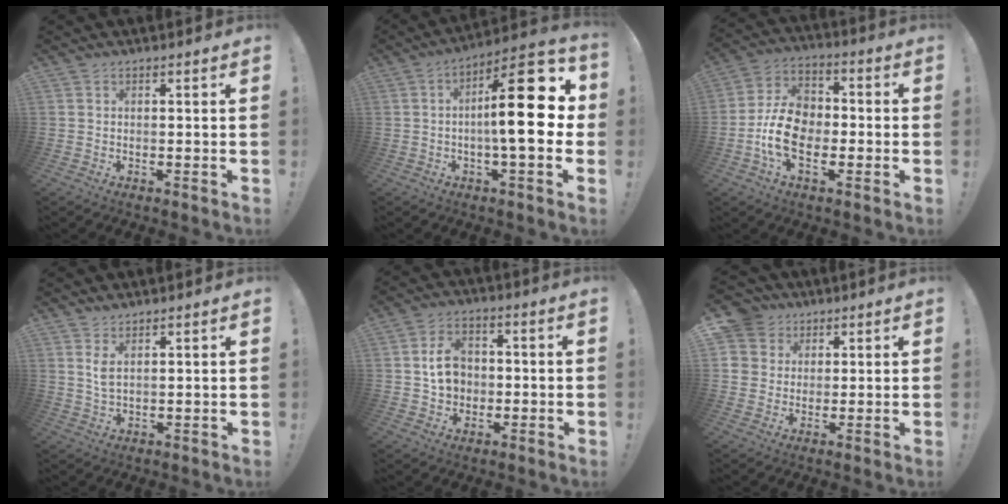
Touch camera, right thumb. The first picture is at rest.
{"total": 21.3, "force": [1.7, 6.5, 20.2], "torque": [-0.293, -0.012, 0.022]}
{"total": 14.3, "force": [-4.3, 9.8, 9.5], "torque": [-0.175, 0.034, -0.075]}
{"total": 4.0, "force": [2.3, 2.0, 2.7], "torque": [-0.047, -0.014, 0.042]}
{"total": 10.0, "force": [0.5, 8.4, 5.4], "torque": [-0.067, 0.009, 0.013]}
{"total": 7.5, "force": [2.8, 6.8, 1.6], "torque": [-0.031, -0.014, 0.057]}